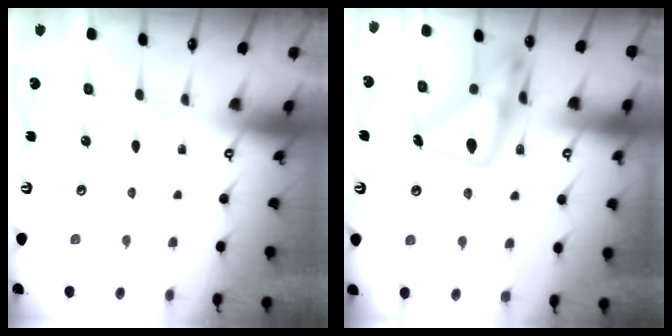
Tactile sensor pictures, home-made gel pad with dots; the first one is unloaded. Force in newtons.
{"total": 18.9, "press": 18.8, "slide": 1.9}